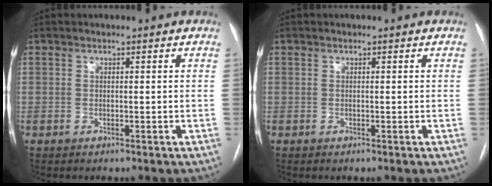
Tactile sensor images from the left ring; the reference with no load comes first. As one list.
[{"total": 0.0}]